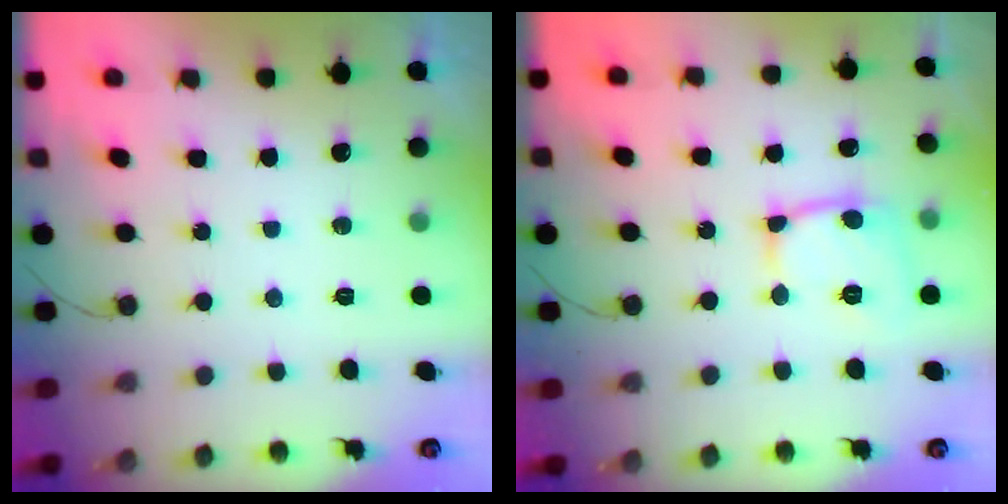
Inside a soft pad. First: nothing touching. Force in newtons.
{"total": 12.5, "press": 12.4, "slide": 1.2}